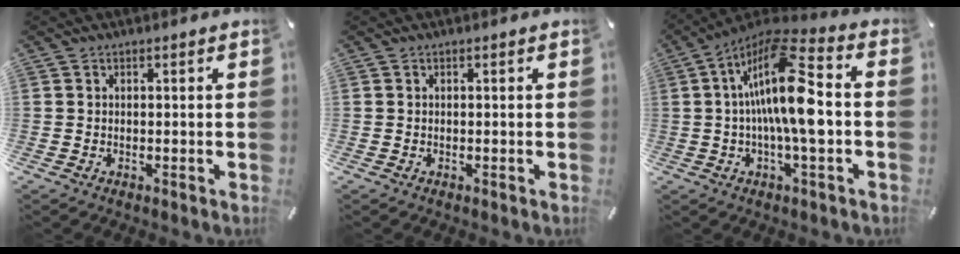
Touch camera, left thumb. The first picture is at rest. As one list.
[{"total": 0.0}, {"total": 18.2, "force": [0.5, 5.5, 17.3], "torque": [-0.331, -0.008, 0.000]}]